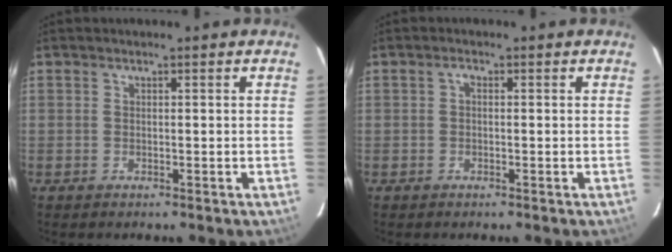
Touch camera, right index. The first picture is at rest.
{"total": 0.8, "force": [-0.1, 0.5, 0.6], "torque": [-0.011, 0.006, -0.004]}